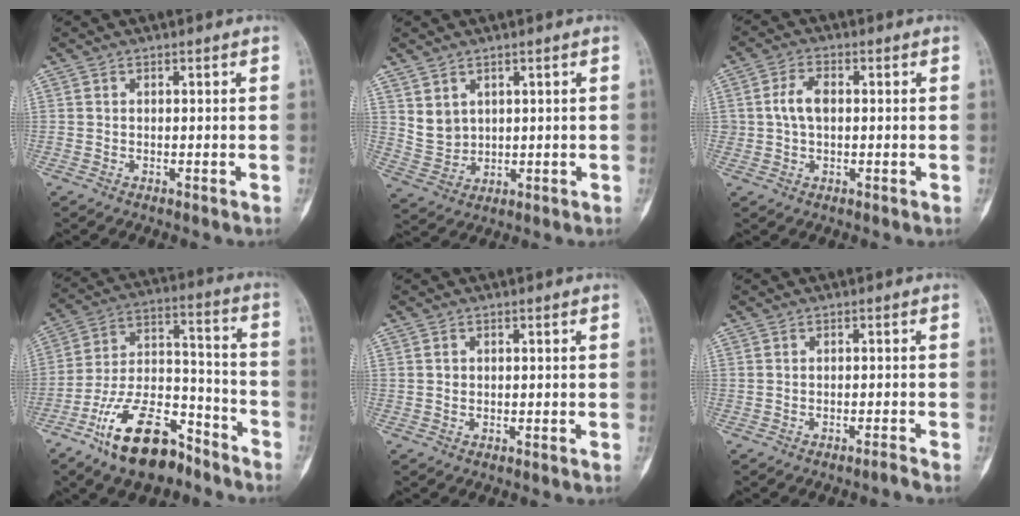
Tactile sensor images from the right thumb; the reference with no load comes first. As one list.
[{"total": 4.8, "force": [2.2, 3.9, 1.9], "torque": [-0.023, -0.018, 0.060]}, {"total": 4.7, "force": [0.4, 3.1, 3.6], "torque": [-0.068, 0.011, 0.005]}, {"total": 18.2, "force": [-12.0, 8.2, 11.0], "torque": [-0.178, 0.092, -0.212]}, {"total": 1.0, "force": [0.2, 0.8, 0.5], "torque": [-0.006, 0.002, 0.004]}, {"total": 1.0, "force": [-0.9, -0.3, 0.3], "torque": [-0.010, 0.010, -0.013]}]